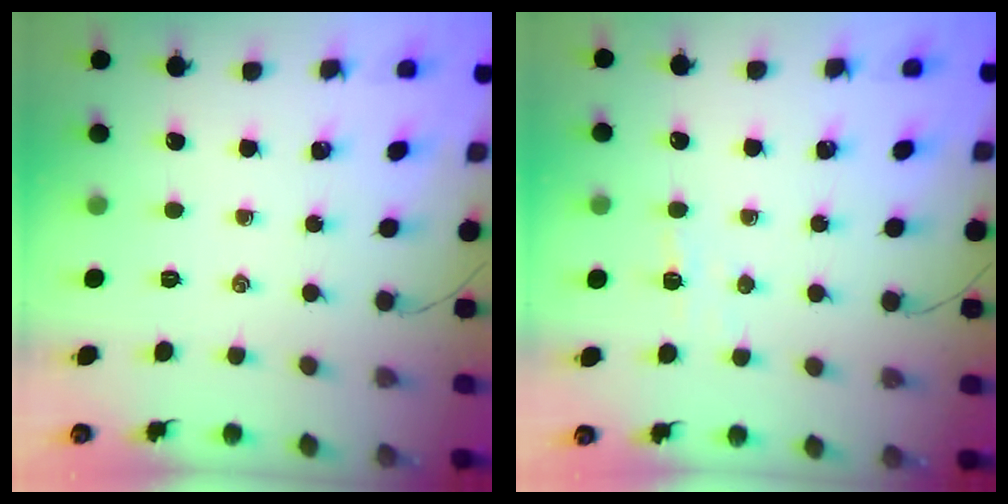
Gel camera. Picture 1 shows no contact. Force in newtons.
{"total": 2.5, "press": 2.4, "slide": 0.7}